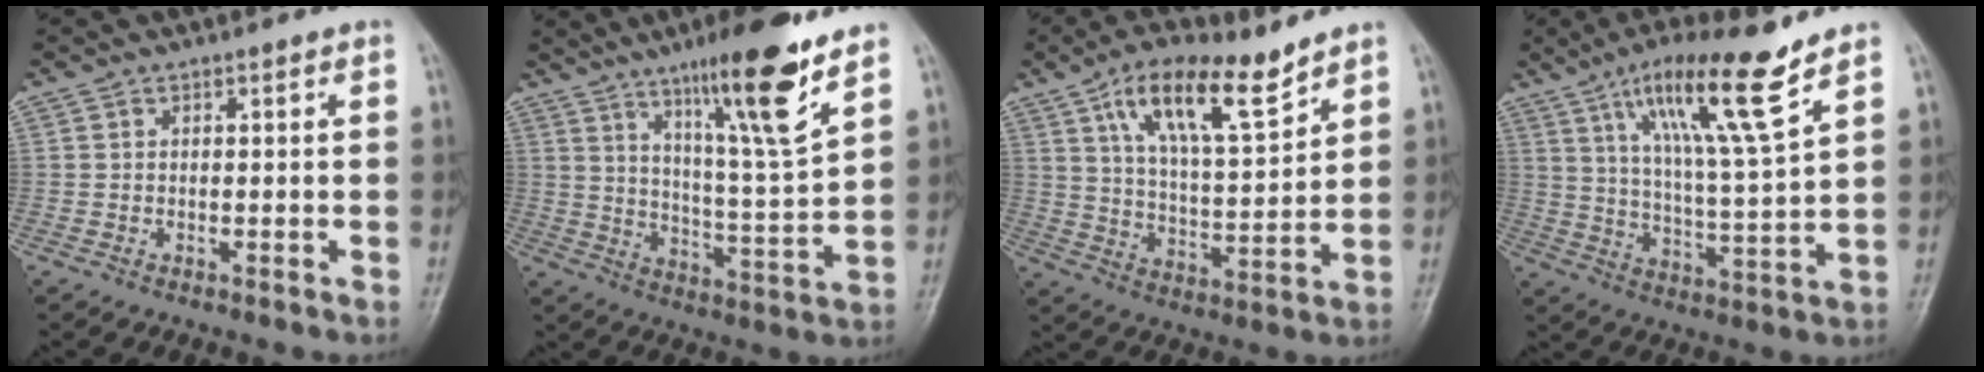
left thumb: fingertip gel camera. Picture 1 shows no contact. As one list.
[{"total": 15.8, "force": [10.0, 1.6, 12.2], "torque": [-0.187, -0.062, 0.165]}, {"total": 14.5, "force": [8.9, 4.9, 10.3], "torque": [-0.158, -0.042, 0.161]}, {"total": 15.3, "force": [9.5, 1.4, 11.9], "torque": [-0.208, -0.046, 0.170]}]